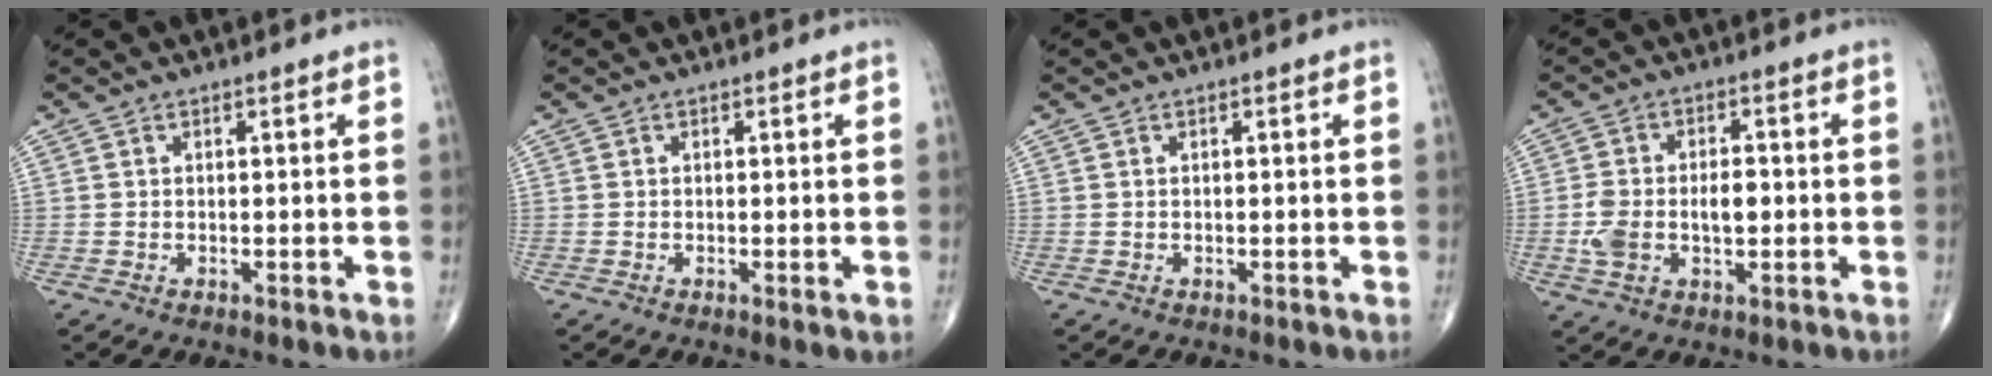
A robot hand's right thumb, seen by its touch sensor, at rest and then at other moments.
{"total": 0.8, "force": [-0.2, 0.1, 0.8], "torque": [-0.017, -0.004, -0.003]}
{"total": 0.0}
{"total": 8.7, "force": [-1.0, 5.1, 7.0], "torque": [-0.135, 0.020, -0.013]}